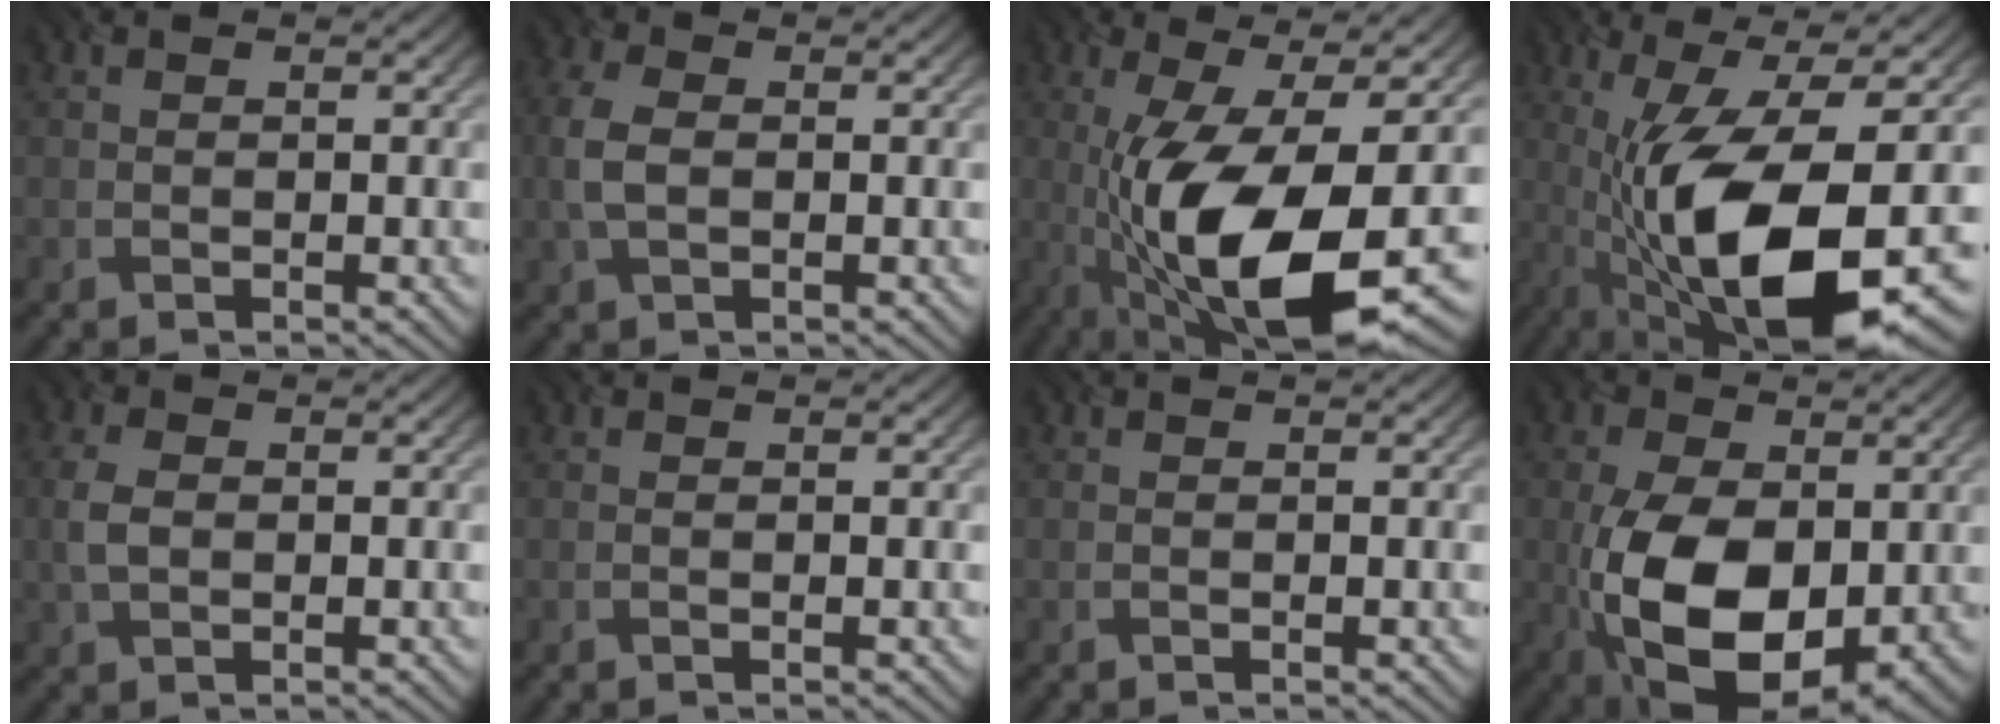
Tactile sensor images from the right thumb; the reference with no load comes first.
{"total": 4.3, "force": [-0.1, 2.6, 3.4], "torque": [-0.098, 0.004, -0.004]}
{"total": 16.7, "force": [-4.7, 5.8, 14.9], "torque": [-0.290, -0.030, -0.076]}
{"total": 16.9, "force": [-4.4, 5.8, 15.3], "torque": [-0.290, -0.024, -0.066]}
{"total": 3.2, "force": [0.0, 2.2, 2.4], "torque": [-0.065, 0.002, -0.003]}
{"total": 0.0}
{"total": 0.0}
{"total": 14.8, "force": [-2.7, 8.3, 11.9], "torque": [-0.242, -0.024, -0.044]}